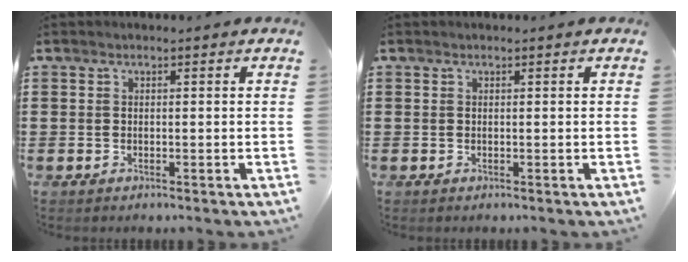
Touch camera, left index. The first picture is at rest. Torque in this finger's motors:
{"motor_torque": [0.05, -0.01, 0.03, 0.01]}